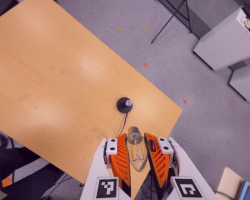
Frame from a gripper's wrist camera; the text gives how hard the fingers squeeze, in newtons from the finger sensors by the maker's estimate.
{"total": 21.5, "left": 23.5, "right": 19.5}